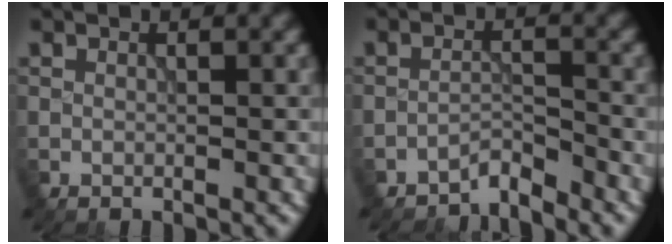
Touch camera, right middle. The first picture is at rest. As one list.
[{"total": 2.3, "force": [-2.2, 0.3, 0.5], "torque": [-0.004, 0.008, -0.043]}]